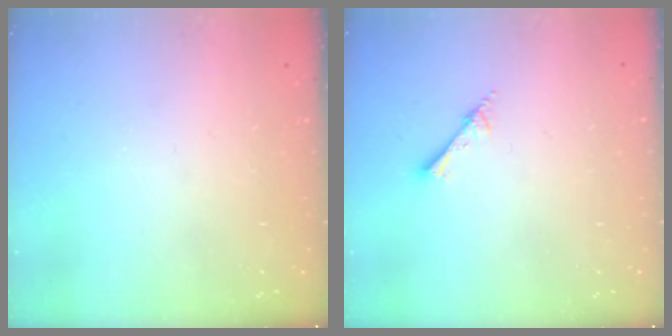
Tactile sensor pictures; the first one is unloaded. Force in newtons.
{"total": 2.5, "press": 2.5, "slide": 0.2}